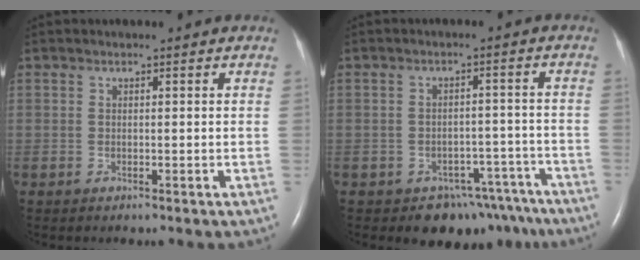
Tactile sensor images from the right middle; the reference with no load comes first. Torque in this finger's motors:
{"motor_torque": [0.28, -0.28, 0.05, 0.01]}